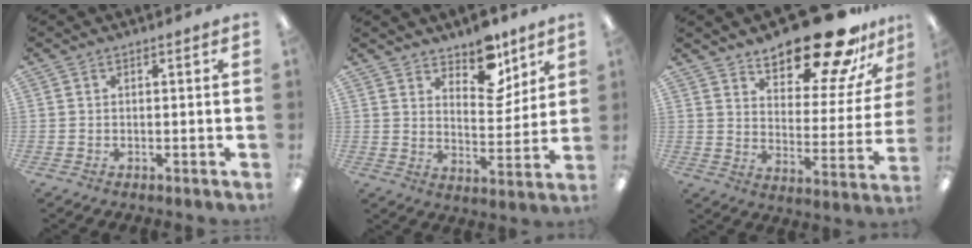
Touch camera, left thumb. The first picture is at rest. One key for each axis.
{"total": 10.9, "fx": 8.5, "fy": 5.2, "fz": 4.4, "tx": -0.046, "ty": -0.059, "tz": 0.150}
{"total": 21.2, "fx": 17.3, "fy": 7.0, "fz": 10.0, "tx": -0.134, "ty": -0.124, "tz": 0.288}